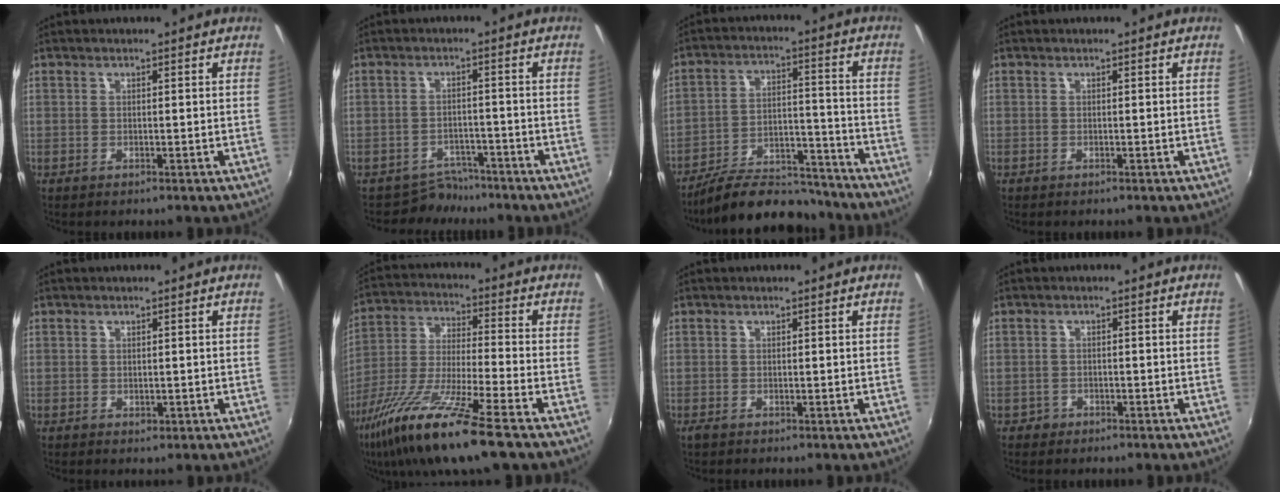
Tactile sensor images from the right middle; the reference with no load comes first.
{"total": 4.3, "force": [-3.8, 2.0, -0.7], "torque": [0.008, 0.013, -0.060]}
{"total": 17.4, "force": [-15.4, 4.9, 6.5], "torque": [-0.125, 0.010, -0.224]}
{"total": 0.0}
{"total": 0.6, "force": [-0.1, 0.6, 0.2], "torque": [0.000, -0.003, -0.002]}
{"total": 18.2, "force": [-11.8, 1.6, 13.8], "torque": [-0.281, -0.041, -0.221]}
{"total": 0.6, "force": [-0.3, 0.3, 0.4], "torque": [-0.008, -0.003, -0.007]}
{"total": 1.7, "force": [-1.1, 1.2, 0.3], "torque": [-0.012, -0.002, -0.019]}